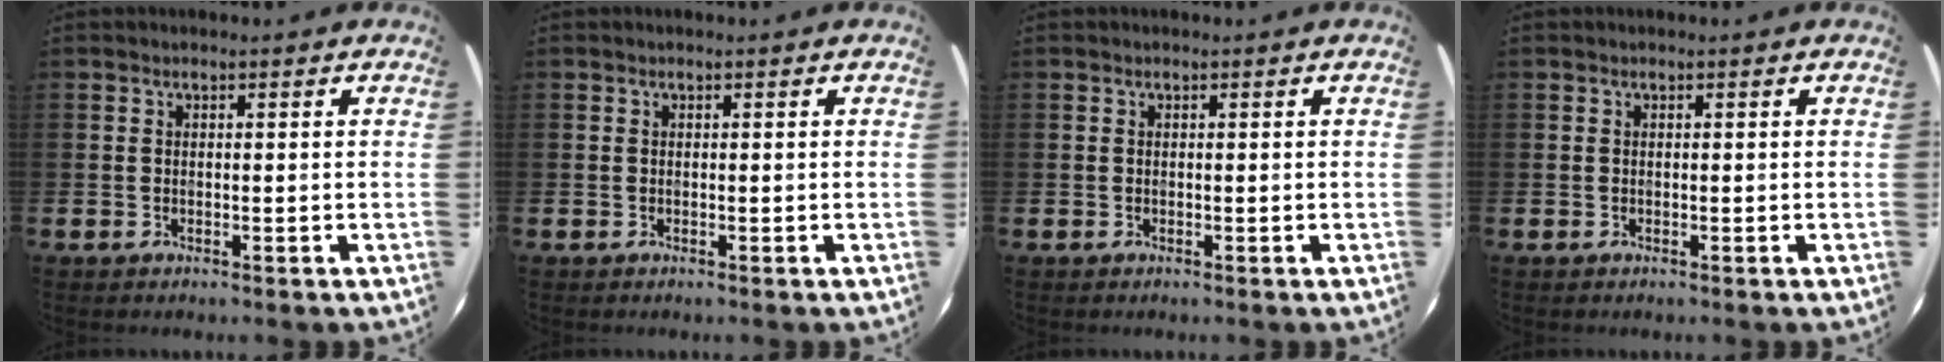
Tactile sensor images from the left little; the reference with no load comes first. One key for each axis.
{"total": 0.0}
{"total": 0.0}
{"total": 0.0}